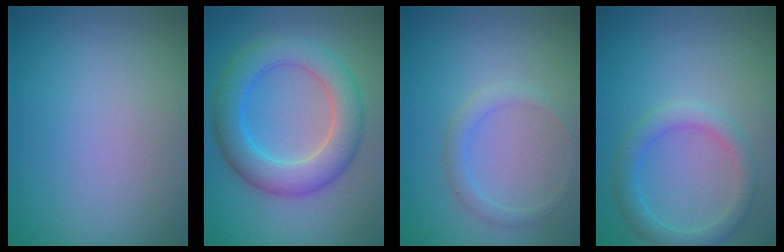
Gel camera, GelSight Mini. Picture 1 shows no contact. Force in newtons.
{"total": 6.1, "press": 6.0, "slide": 0.2}
{"total": 1.6, "press": 1.6, "slide": 0.2}
{"total": 2.7, "press": 2.7, "slide": 0.2}